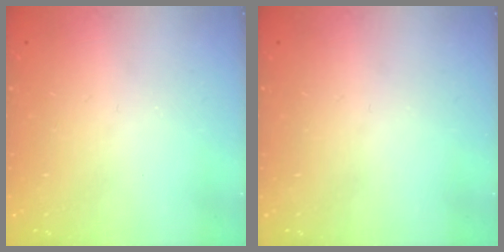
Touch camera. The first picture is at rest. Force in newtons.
{"total": 0.0}